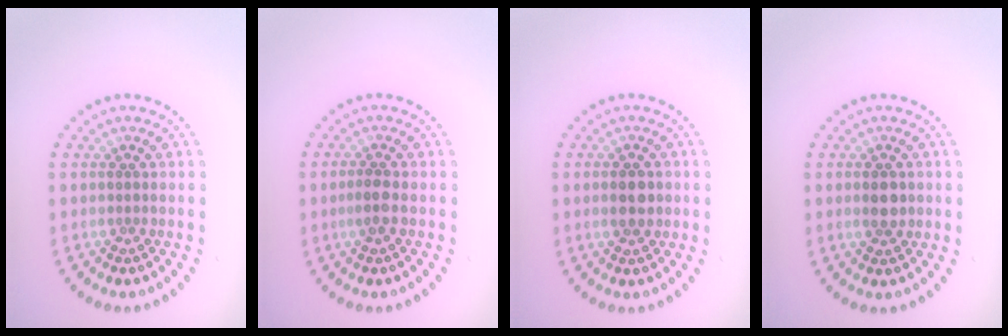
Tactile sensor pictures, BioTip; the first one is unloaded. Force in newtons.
{"total": 1.4, "press": 1.3, "slide": 0.5}
{"total": 2.7, "press": 2.7, "slide": 0.0}
{"total": 1.9, "press": 1.9, "slide": 0.2}